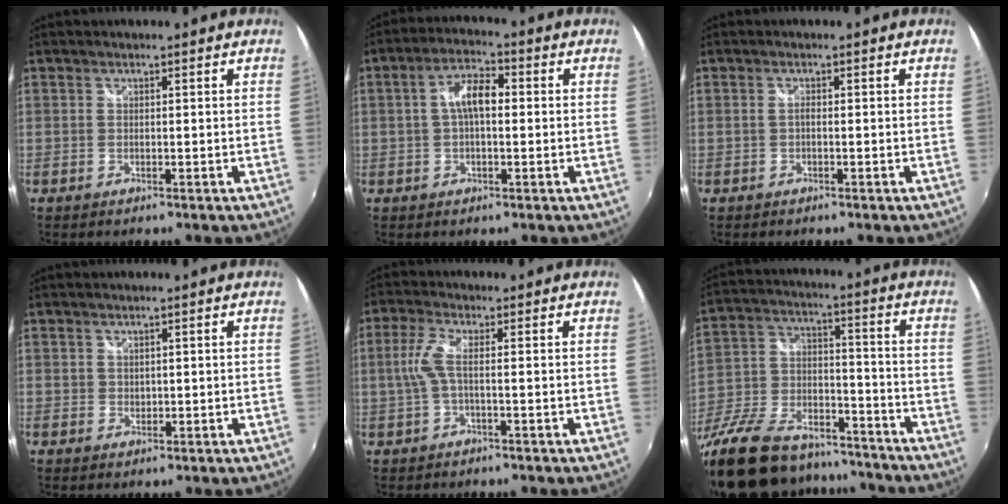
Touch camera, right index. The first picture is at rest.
{"total": 6.1, "force": [0.2, 2.8, 5.4], "torque": [-0.102, 0.017, 0.002]}
{"total": 0.7, "force": [-0.3, 0.3, 0.5], "torque": [-0.011, 0.002, -0.008]}
{"total": 1.0, "force": [0.7, 0.6, 0.2], "torque": [0.000, 0.001, 0.013]}
{"total": 4.3, "force": [-0.4, 0.5, 4.2], "torque": [-0.095, 0.002, -0.003]}
{"total": 28.8, "force": [-21.8, 12.3, 14.3], "torque": [-0.307, -0.009, -0.343]}